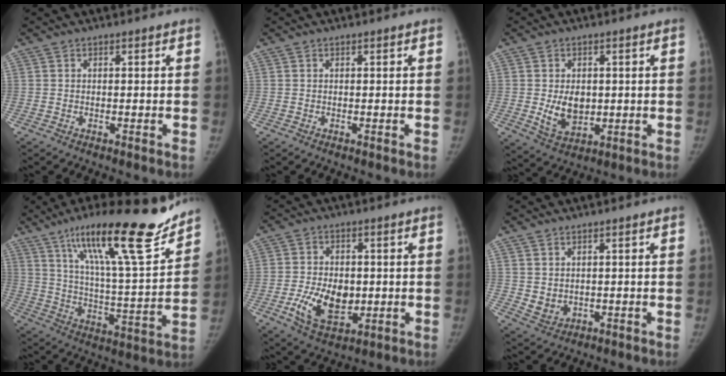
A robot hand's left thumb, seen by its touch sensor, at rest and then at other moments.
{"total": 0.0}
{"total": 7.2, "force": [0.0, 5.1, 5.0], "torque": [-0.063, -0.011, 0.014]}
{"total": 24.8, "force": [17.4, 4.0, 17.2], "torque": [-0.253, -0.074, 0.288]}
{"total": 11.1, "force": [-1.7, 7.0, 8.4], "torque": [-0.127, -0.006, -0.018]}
{"total": 3.3, "force": [0.6, 2.7, 1.8], "torque": [-0.023, -0.012, 0.025]}